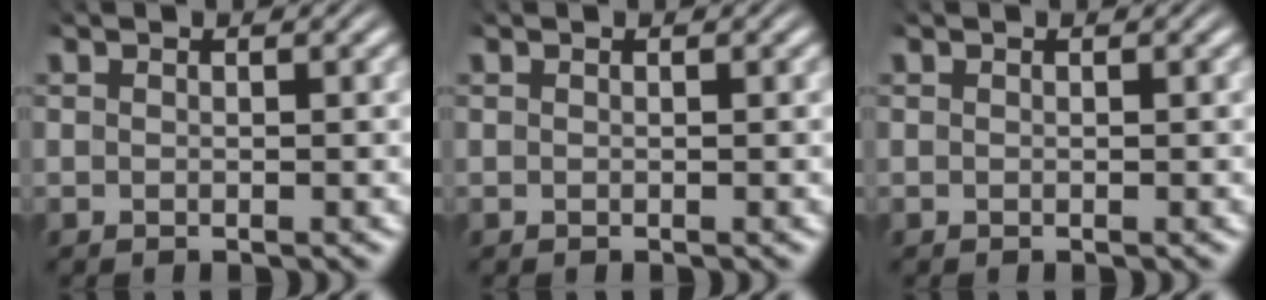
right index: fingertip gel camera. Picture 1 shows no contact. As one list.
[{"total": 0.0}, {"total": 0.0}]